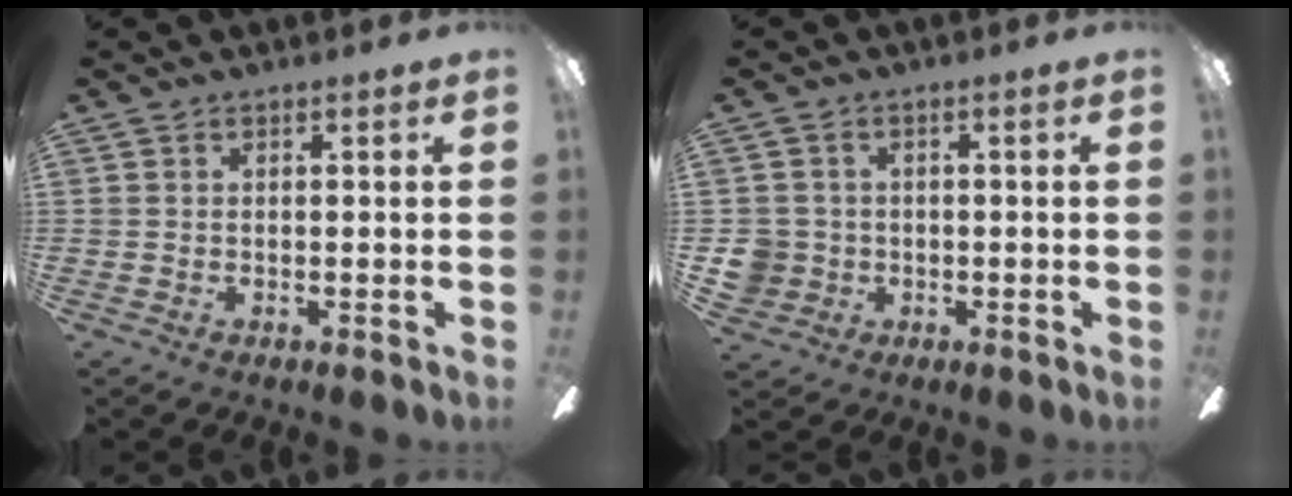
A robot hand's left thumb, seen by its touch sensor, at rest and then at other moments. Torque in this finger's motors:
{"motor_torque": [-0.04, 0.04, 0.18, -0.20, 0.00]}